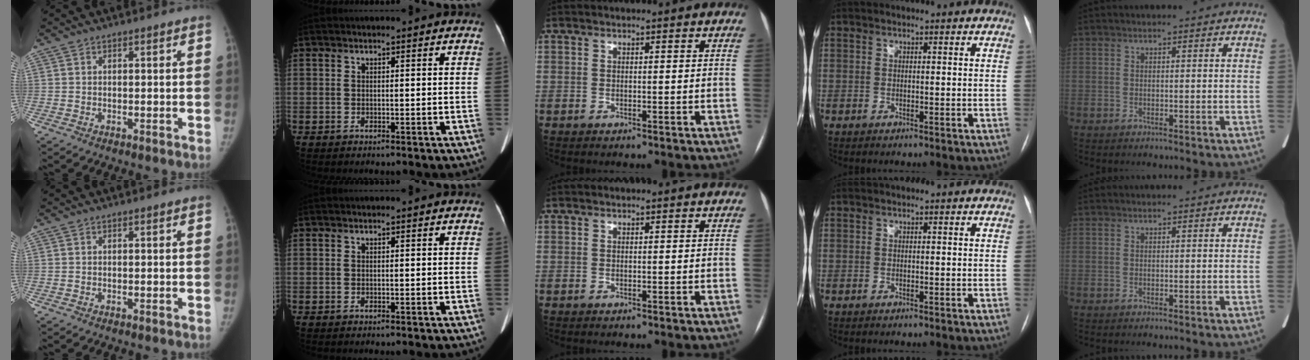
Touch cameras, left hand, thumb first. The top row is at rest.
{}